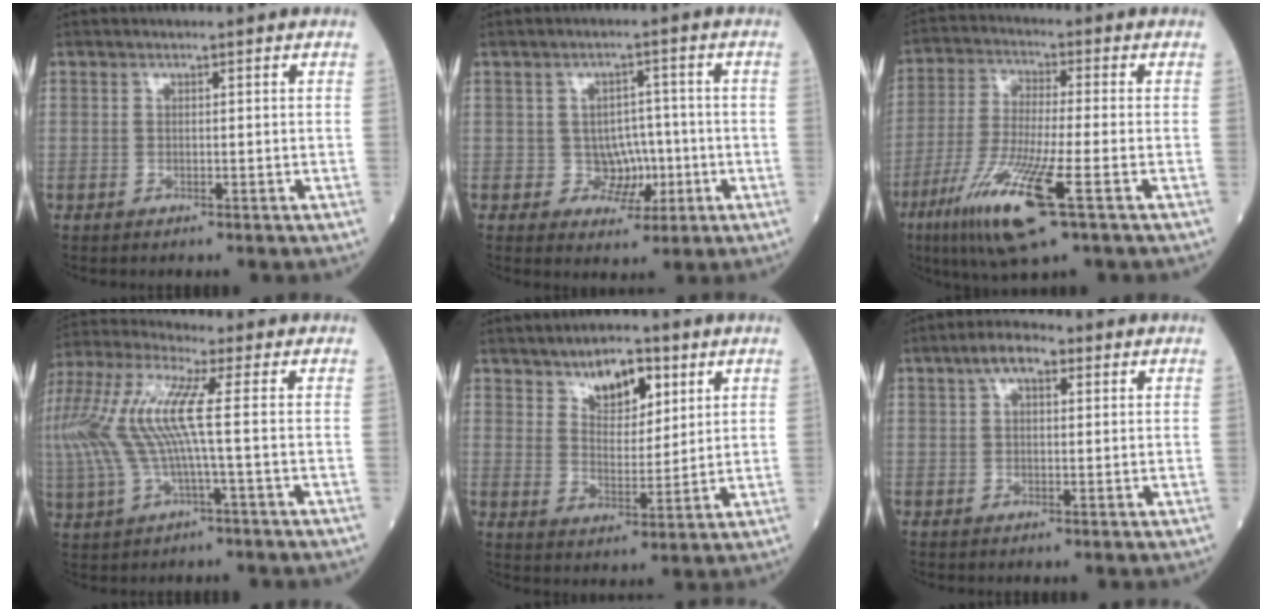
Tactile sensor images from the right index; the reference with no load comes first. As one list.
[{"total": 4.8, "force": [-0.8, 4.1, 2.3], "torque": [-0.018, 0.010, -0.005]}, {"total": 13.7, "force": [-6.3, 0.8, 12.1], "torque": [-0.249, -0.035, -0.115]}, {"total": 13.3, "force": [0.8, 1.6, 13.2], "torque": [-0.302, 0.026, 0.011]}, {"total": 7.8, "force": [4.5, 3.6, 5.1], "torque": [-0.078, 0.003, 0.077]}, {"total": 5.0, "force": [2.4, 2.1, 3.8], "torque": [-0.070, 0.019, 0.038]}]